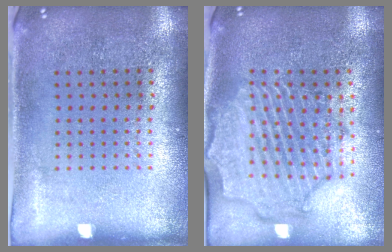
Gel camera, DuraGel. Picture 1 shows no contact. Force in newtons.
{"total": 2.5, "press": 2.2, "slide": 1.1}